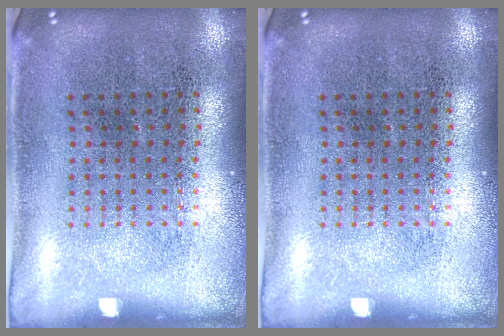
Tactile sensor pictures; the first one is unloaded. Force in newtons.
{"total": 0.0}